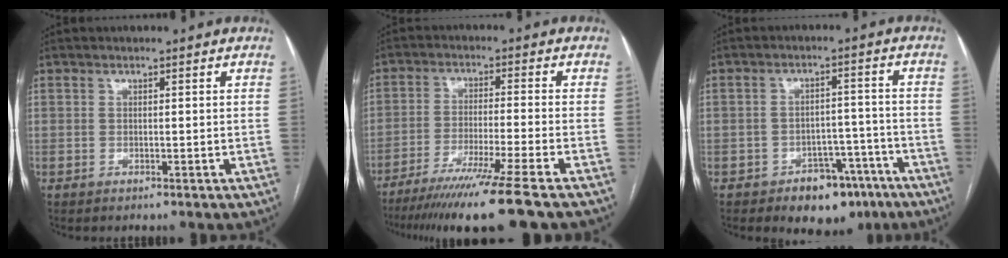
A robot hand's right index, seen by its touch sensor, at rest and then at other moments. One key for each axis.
{"total": 14.4, "fx": -11.1, "fy": -2.2, "fz": 8.9, "tx": -0.140, "ty": -0.051, "tz": -0.178}
{"total": 8.2, "fx": -5.4, "fy": 5.1, "fz": 3.6, "tx": -0.028, "ty": 0.027, "tz": -0.073}